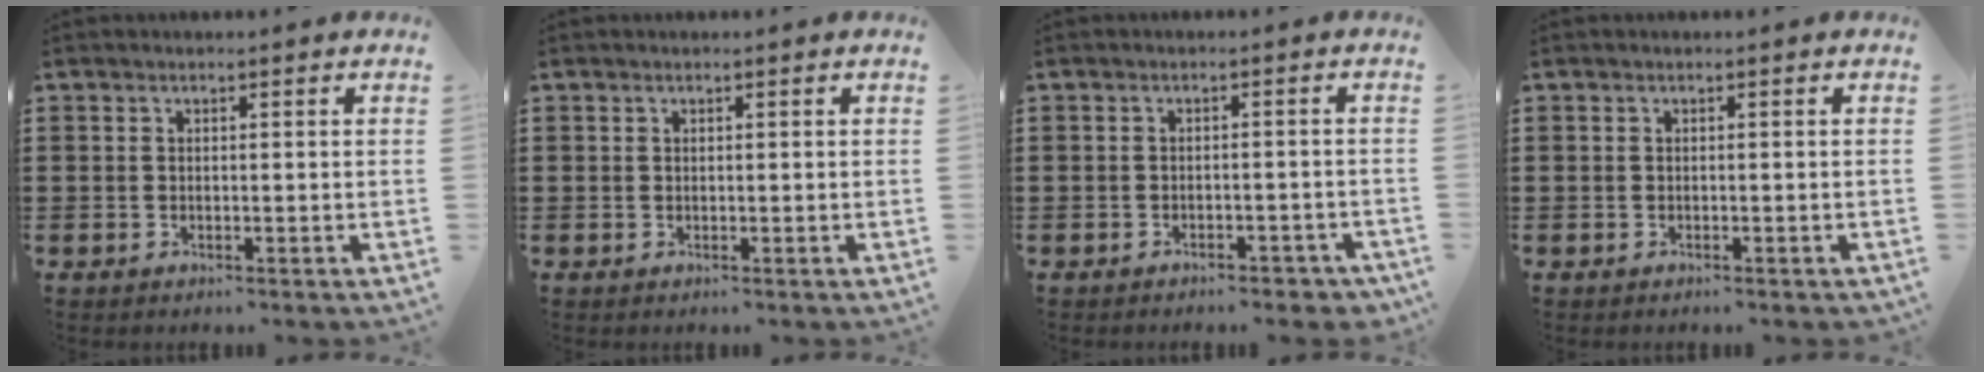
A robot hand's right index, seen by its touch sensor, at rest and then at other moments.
{"total": 0.0}
{"total": 1.9, "force": [-1.8, 0.2, 0.4], "torque": [-0.014, -0.003, -0.037]}
{"total": 0.0}